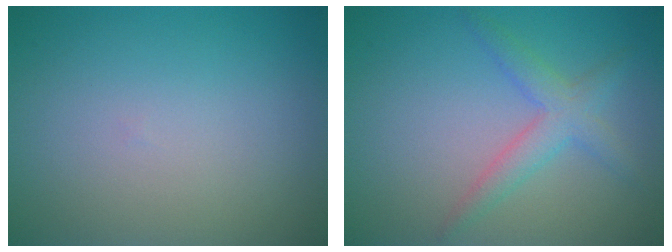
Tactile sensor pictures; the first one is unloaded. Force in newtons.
{"total": 2.9, "press": 2.9, "slide": 0.1}